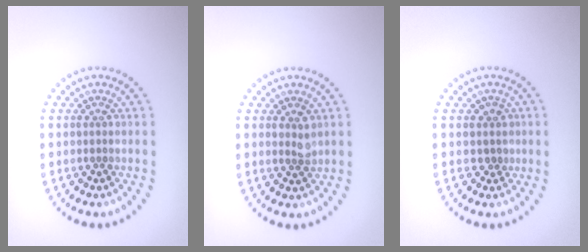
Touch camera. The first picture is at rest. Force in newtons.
{"total": 1.2, "press": 1.1, "slide": 0.4}
{"total": 1.6, "press": 1.2, "slide": 1.1}